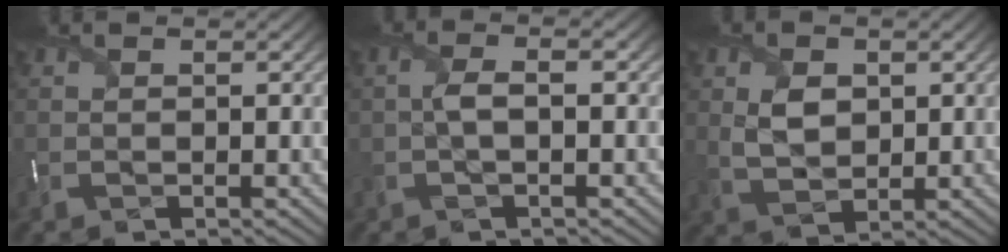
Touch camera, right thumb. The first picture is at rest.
{"total": 2.6, "force": [-0.3, 0.8, 2.4], "torque": [-0.057, 0.002, -0.007]}
{"total": 4.4, "force": [0.9, 3.1, 3.0], "torque": [-0.066, -0.006, 0.019]}